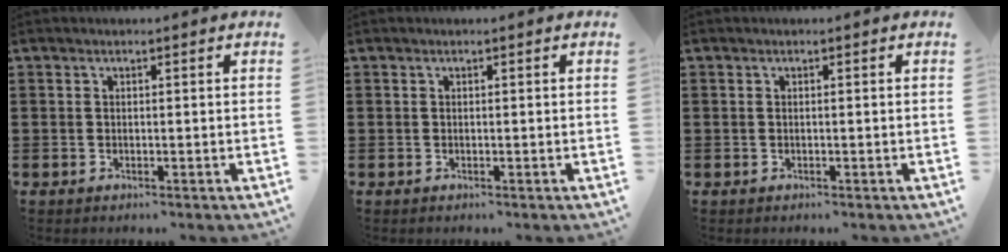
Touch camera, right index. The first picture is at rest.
{"total": 0.0}
{"total": 0.0}